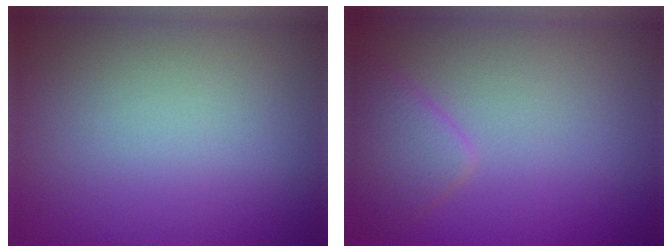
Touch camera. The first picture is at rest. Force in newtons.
{"total": 2.4, "press": 2.4, "slide": 0.1}